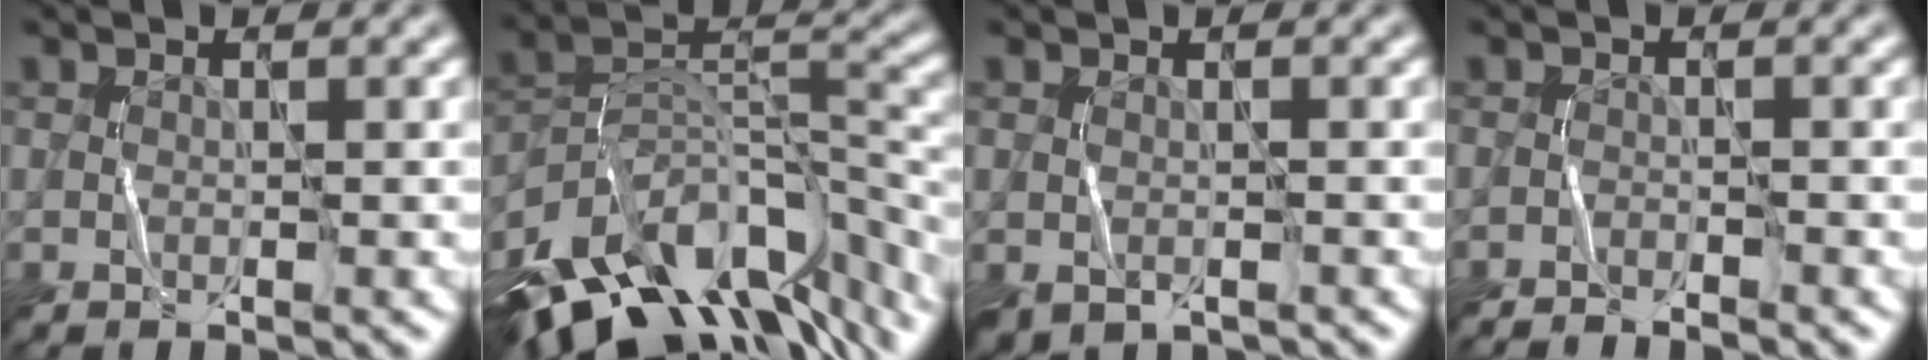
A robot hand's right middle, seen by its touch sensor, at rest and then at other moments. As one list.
[{"total": 14.9, "force": [-10.6, 6.4, 8.2], "torque": [-0.165, 0.013, -0.179]}, {"total": 1.4, "force": [-0.6, 0.9, 0.9], "torque": [-0.021, -0.010, -0.006]}, {"total": 2.3, "force": [-2.2, 0.2, 0.6], "torque": [-0.014, -0.004, -0.039]}]